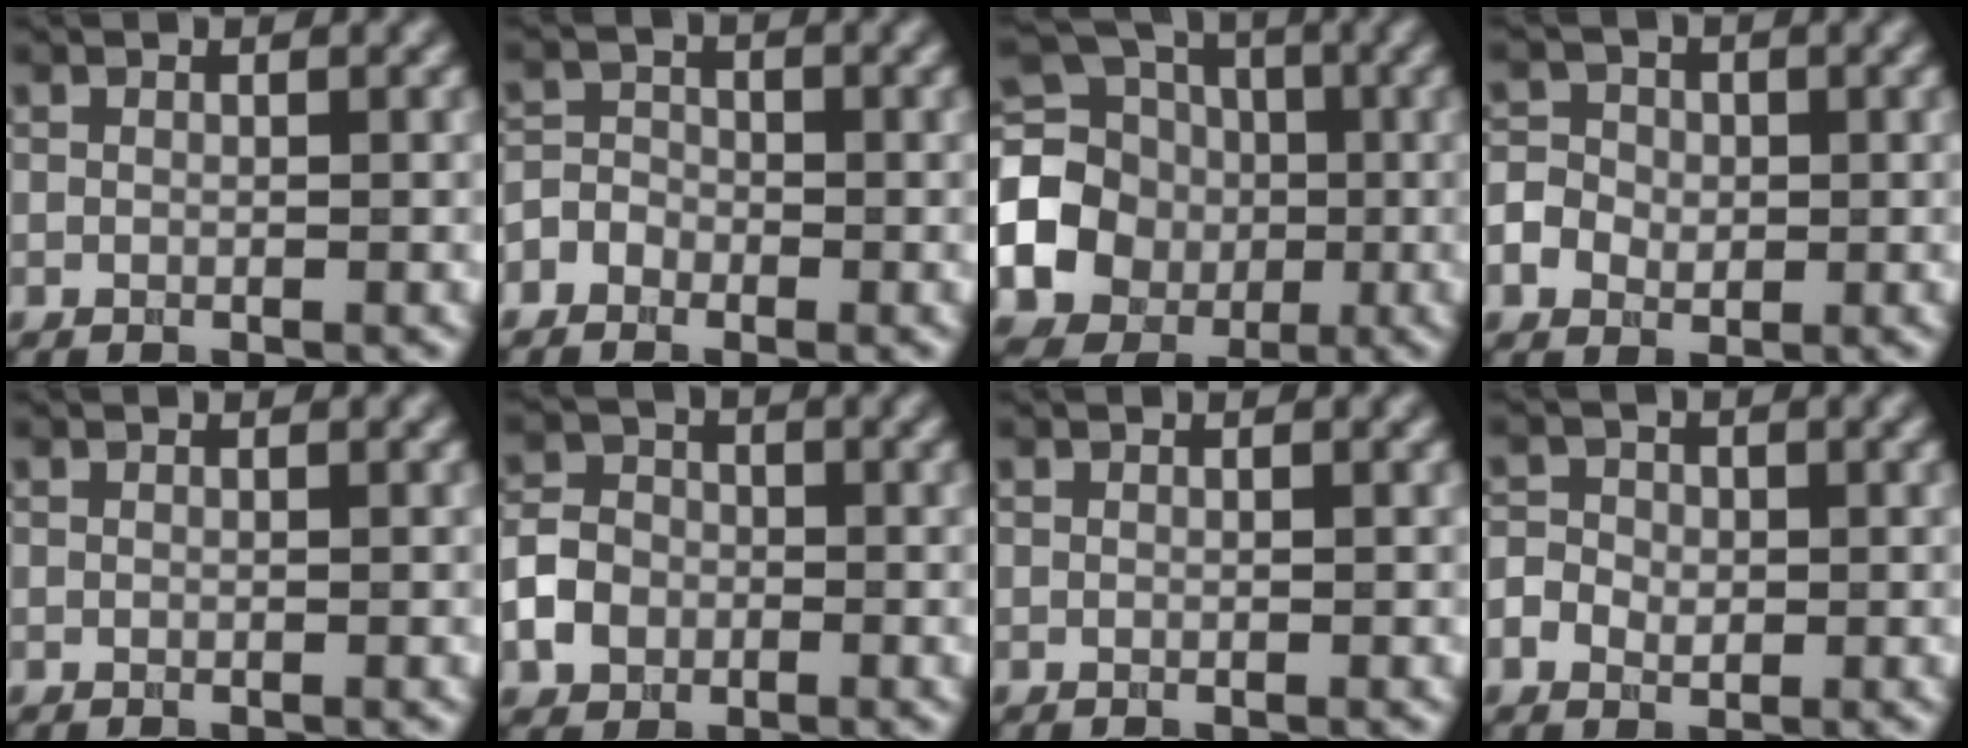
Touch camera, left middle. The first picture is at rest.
{"total": 2.1, "force": [-1.1, 1.7, 0.5], "torque": [0.007, 0.007, -0.029]}
{"total": 18.4, "force": [-2.7, 17.1, 6.3], "torque": [-0.161, -0.006, -0.082]}
{"total": 3.2, "force": [-0.4, 2.9, 1.4], "torque": [-0.017, 0.005, -0.017]}
{"total": 0.0}
{"total": 3.5, "force": [-1.2, 2.9, 1.5], "torque": [-0.029, 0.005, -0.027]}
{"total": 0.0}
{"total": 2.7, "force": [-0.4, 2.3, 1.3], "torque": [-0.014, 0.004, -0.014]}